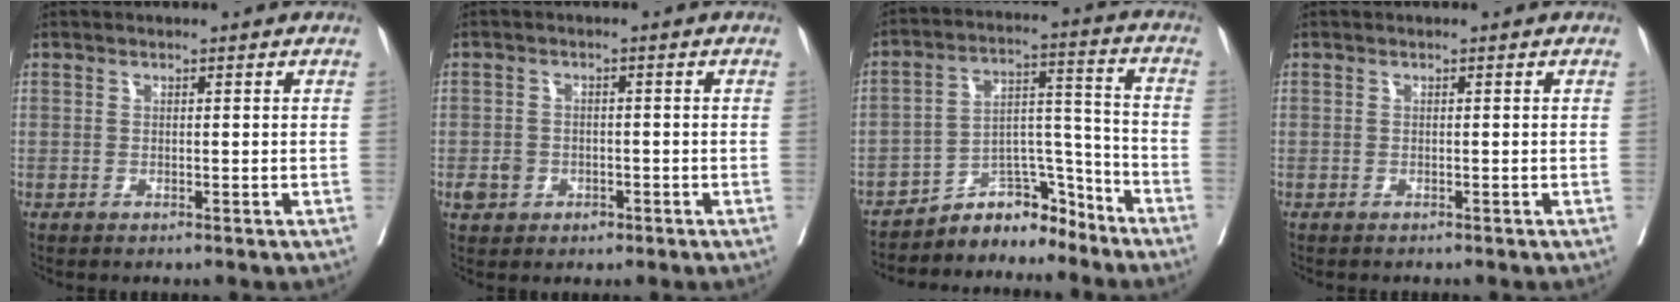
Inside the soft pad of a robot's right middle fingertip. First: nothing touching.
{"total": 3.2, "force": [-1.3, 2.6, 1.2], "torque": [-0.019, 0.009, -0.010]}
{"total": 8.6, "force": [-8.2, 2.4, 0.7], "torque": [0.001, 0.056, -0.142]}
{"total": 0.8, "force": [-0.8, 0.2, 0.2], "torque": [-0.006, -0.001, -0.014]}